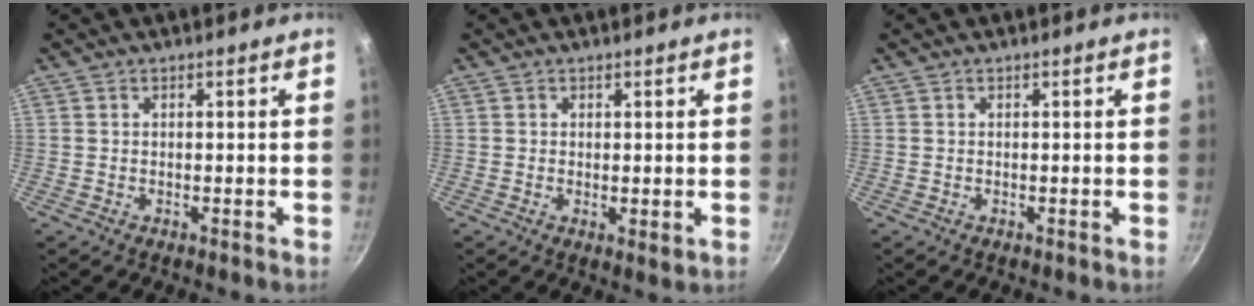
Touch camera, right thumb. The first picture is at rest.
{"total": 1.6, "force": [0.4, 0.9, 1.3], "torque": [-0.019, -0.010, 0.003]}
{"total": 0.0}